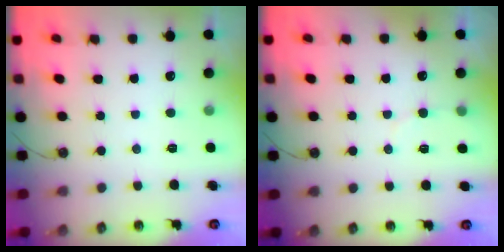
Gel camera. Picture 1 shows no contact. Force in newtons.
{"total": 4.1, "press": 3.8, "slide": 1.5}